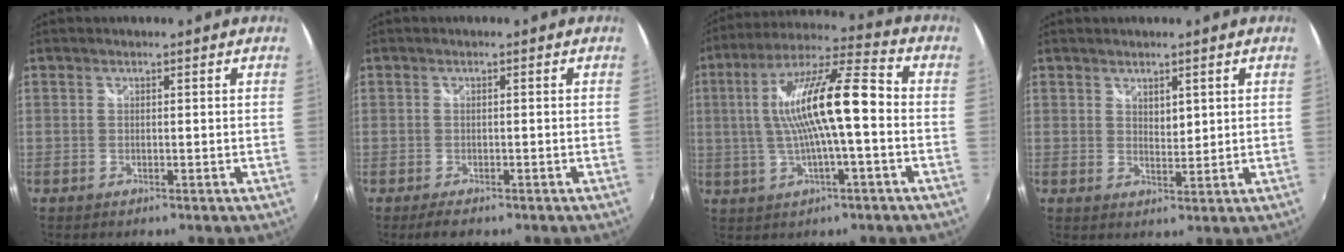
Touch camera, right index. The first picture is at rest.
{"total": 2.8, "force": [-1.9, 1.4, 1.4], "torque": [-0.032, -0.010, -0.034]}
{"total": 15.1, "force": [-0.3, 2.2, 15.0], "torque": [-0.272, 0.018, -0.004]}
{"total": 2.5, "force": [1.5, 1.4, 1.5], "torque": [-0.020, -0.003, 0.026]}